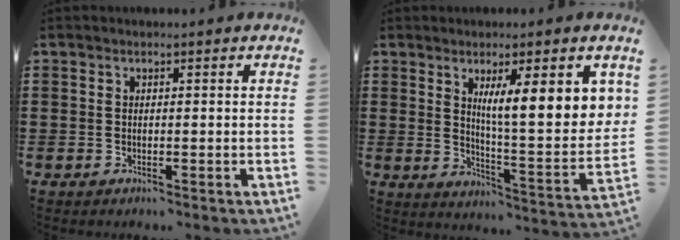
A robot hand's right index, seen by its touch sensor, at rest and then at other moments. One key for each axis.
{"total": 9.5, "fx": 4.2, "fy": 1.6, "fz": 8.4, "tx": -0.144, "ty": -0.020, "tz": 0.065}